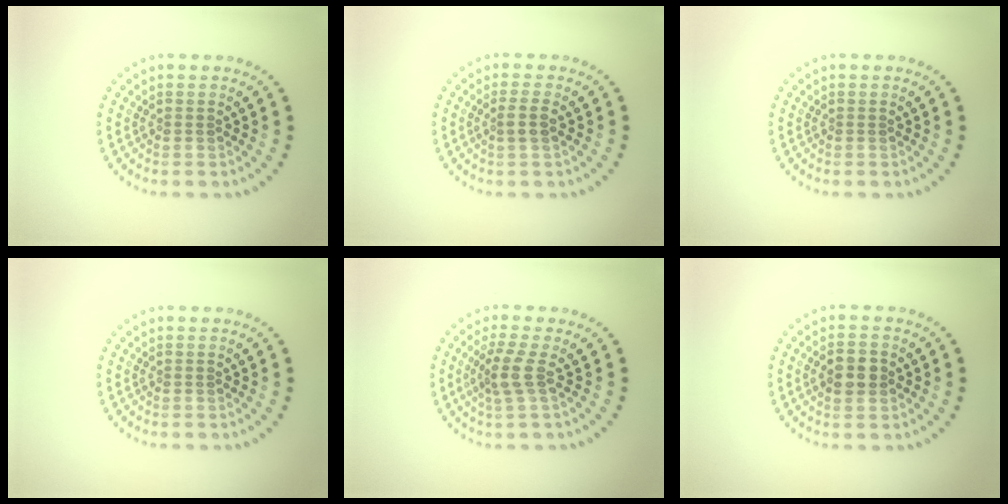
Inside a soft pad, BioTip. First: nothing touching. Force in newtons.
{"total": 1.6, "press": 1.4, "slide": 0.7}
{"total": 0.0}
{"total": 0.0}
{"total": 2.6, "press": 2.1, "slide": 1.6}
{"total": 3.3, "press": 3.3, "slide": 0.0}